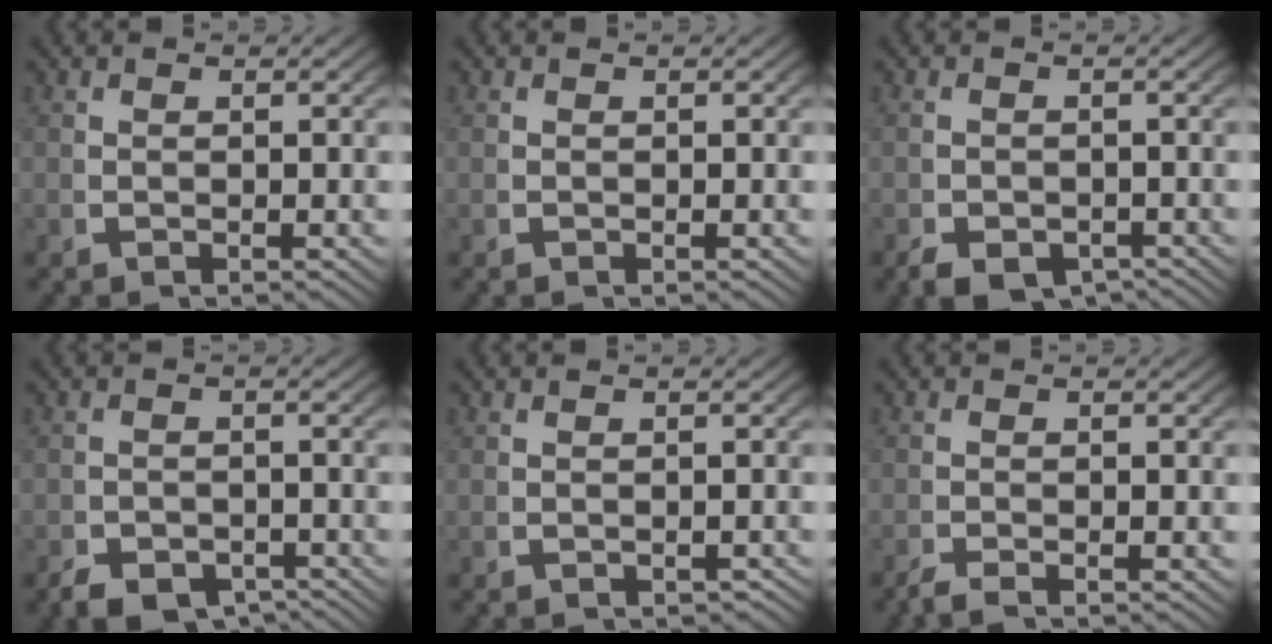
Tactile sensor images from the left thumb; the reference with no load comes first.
{"total": 0.0}
{"total": 3.6, "force": [-2.7, 2.0, 1.4], "torque": [-0.020, -0.023, -0.037]}
{"total": 4.8, "force": [-3.8, 2.5, 1.6], "torque": [-0.017, -0.029, -0.055]}
{"total": 1.1, "force": [-1.1, 0.3, 0.1], "torque": [-0.002, -0.003, -0.015]}
{"total": 1.4, "force": [-1.3, 0.2, 0.4], "torque": [-0.004, -0.007, -0.024]}